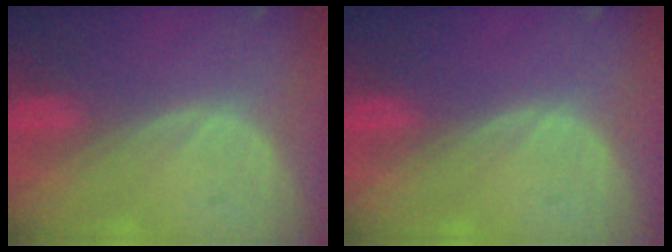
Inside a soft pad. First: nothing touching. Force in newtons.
{"total": 0.0}